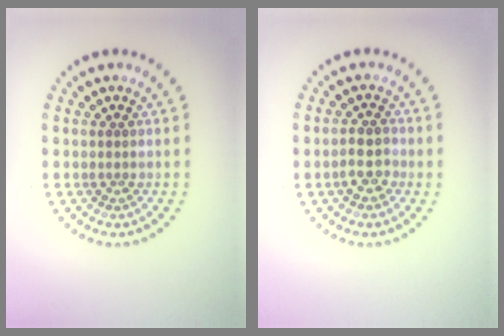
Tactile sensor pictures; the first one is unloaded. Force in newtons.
{"total": 2.1, "press": 2.0, "slide": 0.8}